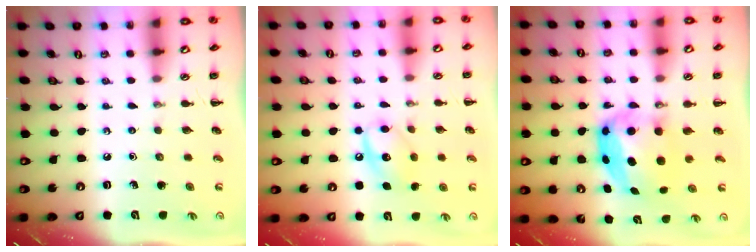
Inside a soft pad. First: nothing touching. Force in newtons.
{"total": 10.4, "press": 10.4, "slide": 1.2}
{"total": 6.1, "press": 6.0, "slide": 0.7}